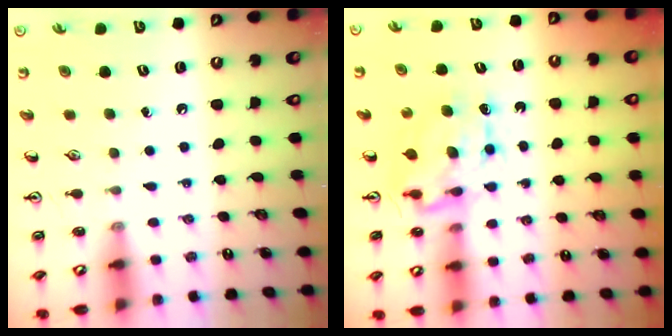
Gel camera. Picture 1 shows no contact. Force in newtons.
{"total": 7.8, "press": 7.8, "slide": 0.6}